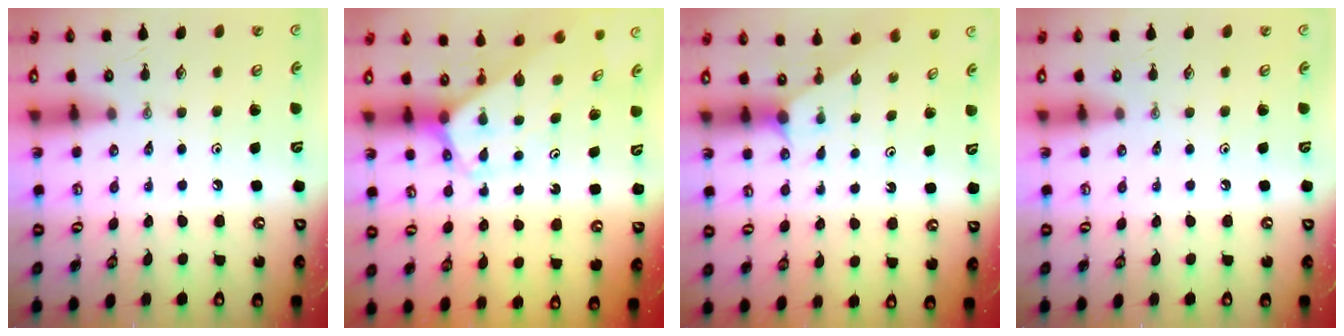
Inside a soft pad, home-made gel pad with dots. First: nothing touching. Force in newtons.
{"total": 3.7, "press": 3.7, "slide": 0.4}
{"total": 0.6, "press": 0.6, "slide": 0.1}
{"total": 0.0}